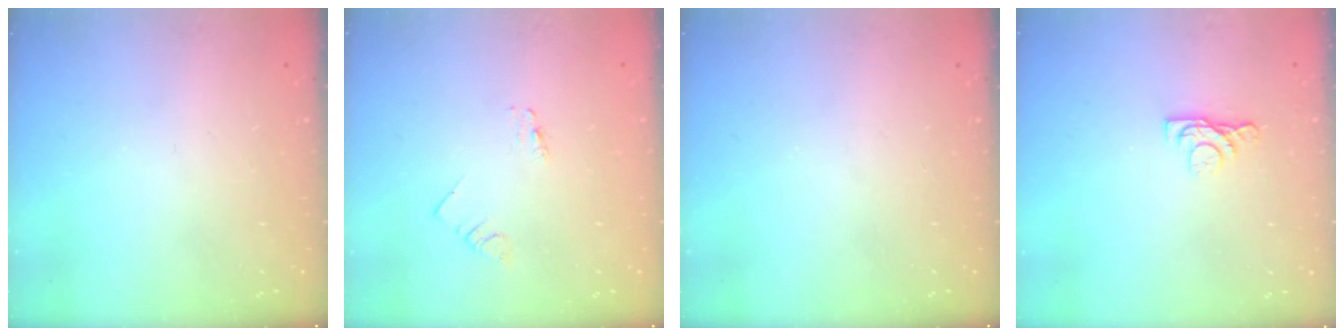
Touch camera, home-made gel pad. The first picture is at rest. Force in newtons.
{"total": 0.0}
{"total": 0.0}
{"total": 5.4, "press": 5.4, "slide": 0.8}